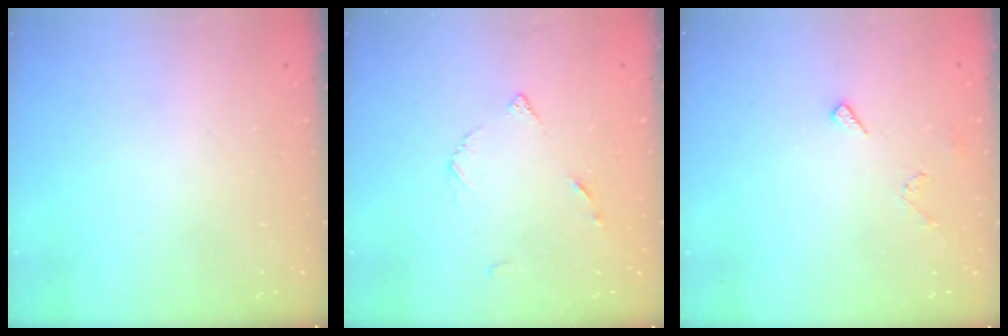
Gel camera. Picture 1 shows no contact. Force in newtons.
{"total": 5.7, "press": 5.6, "slide": 0.7}
{"total": 5.5, "press": 5.5, "slide": 0.5}